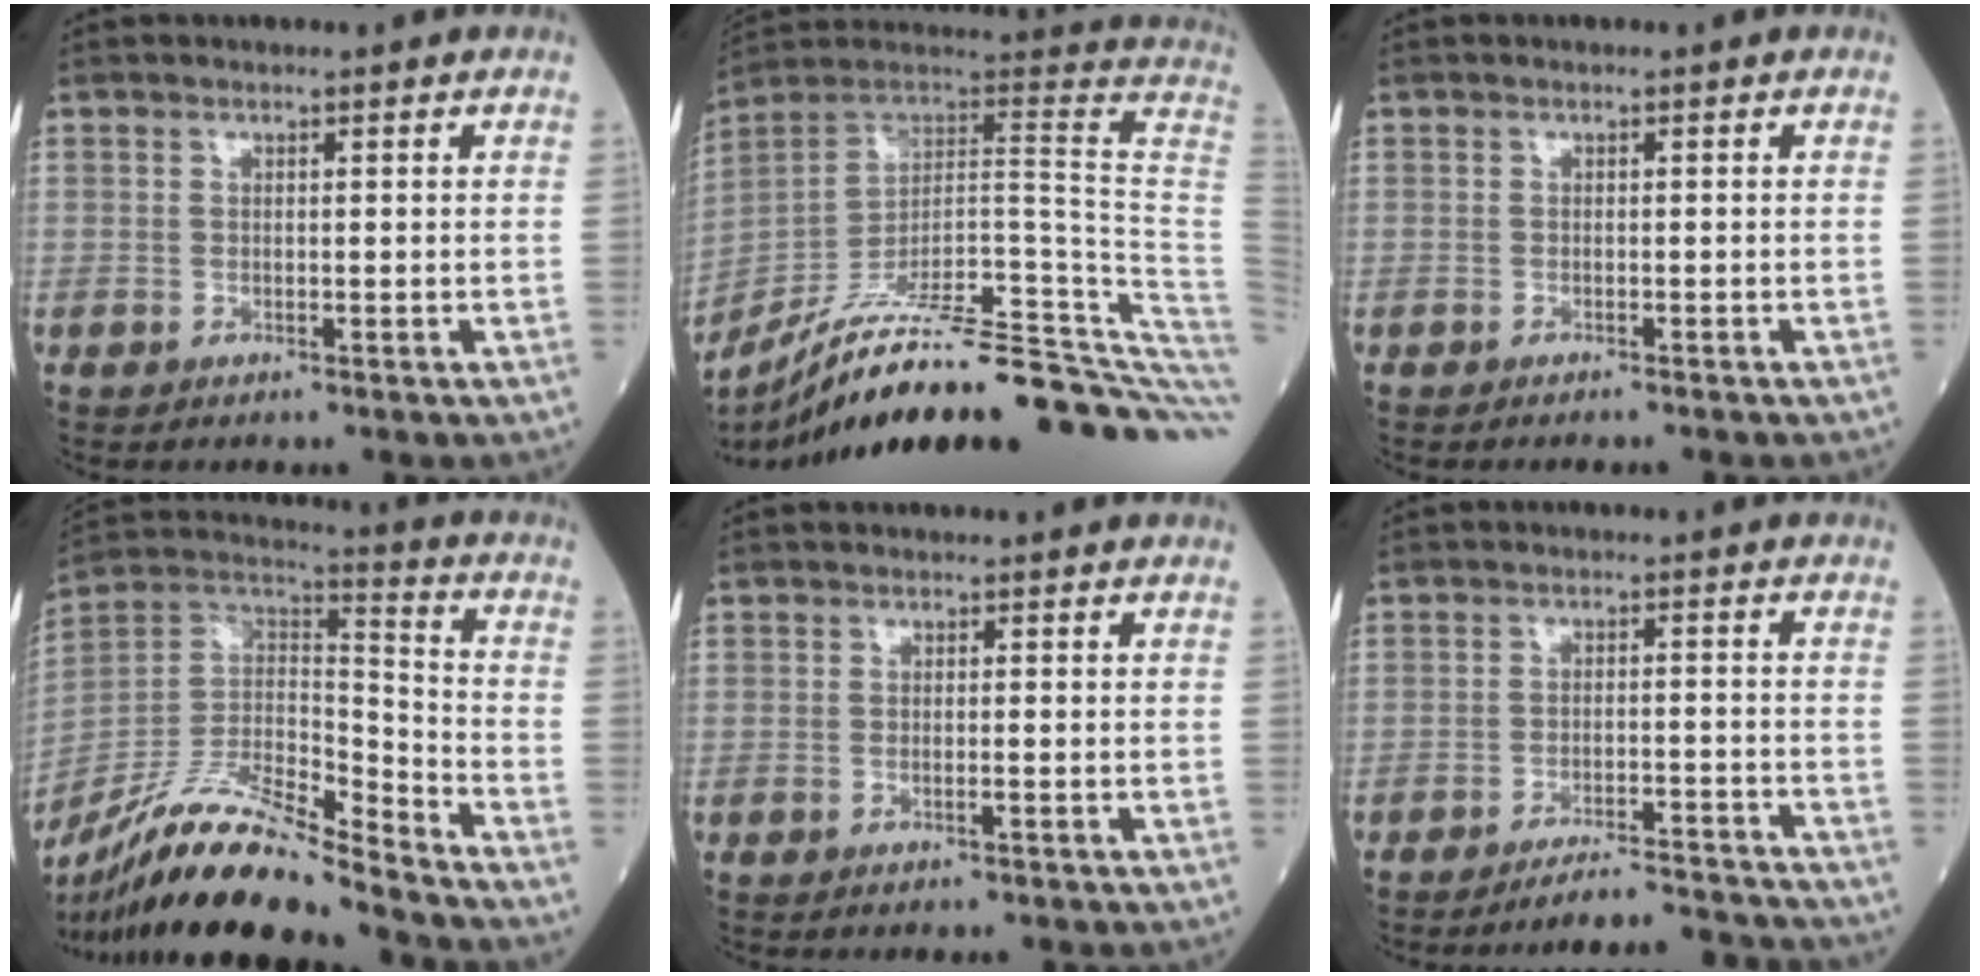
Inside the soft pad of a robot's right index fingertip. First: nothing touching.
{"total": 34.6, "force": [-26.7, 1.3, 22.1], "torque": [-0.179, -0.024, -0.371]}
{"total": 1.7, "force": [-1.6, 0.1, 0.6], "torque": [-0.010, -0.002, -0.019]}
{"total": 18.3, "force": [-15.3, 1.7, 9.9], "torque": [-0.197, 0.008, -0.284]}
{"total": 0.9, "force": [-0.3, 0.0, 0.8], "torque": [-0.017, 0.000, -0.005]}
{"total": 8.6, "force": [-8.6, -0.4, 0.8], "torque": [-0.003, 0.004, -0.127]}